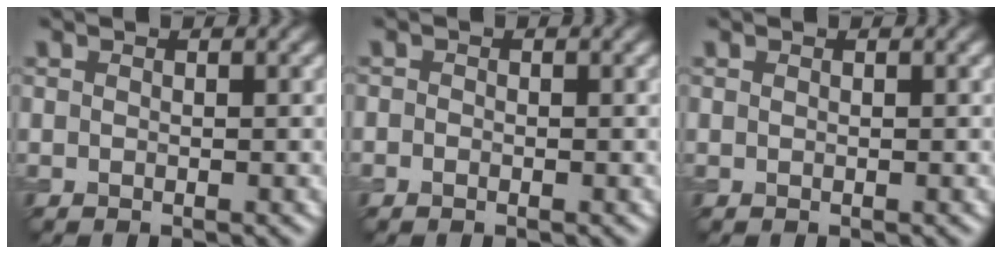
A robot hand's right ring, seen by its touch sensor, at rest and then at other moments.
{"total": 0.5, "force": [-0.3, 0.4, 0.2], "torque": [-0.001, -0.003, -0.006]}
{"total": 0.0}